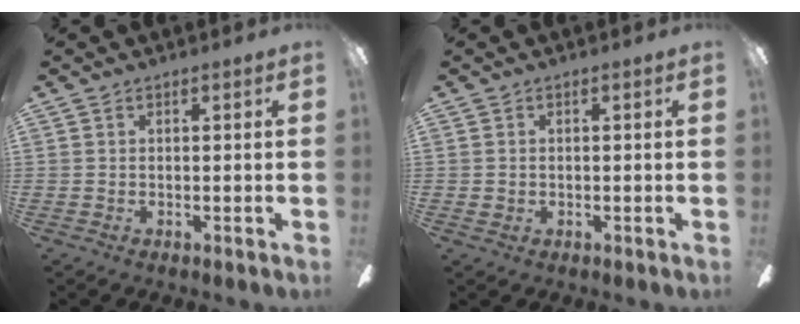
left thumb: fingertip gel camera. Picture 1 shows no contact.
{"total": 0.7, "force": [0.1, 0.7, 0.1], "torque": [-0.001, 0.004, 0.000]}